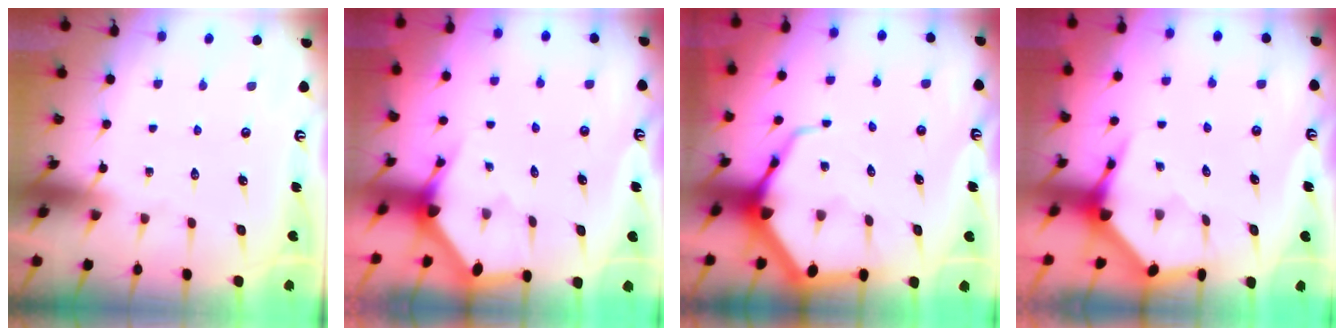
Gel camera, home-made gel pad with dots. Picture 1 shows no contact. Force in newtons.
{"total": 2.6, "press": 2.6, "slide": 0.2}
{"total": 8.2, "press": 8.1, "slide": 0.9}
{"total": 4.0, "press": 4.0, "slide": 0.4}